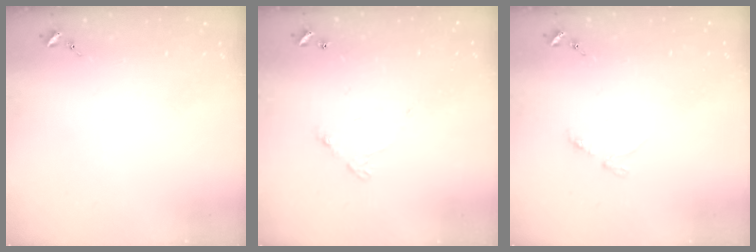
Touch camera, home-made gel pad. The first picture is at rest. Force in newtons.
{"total": 4.5, "press": 4.5, "slide": 0.3}
{"total": 2.9, "press": 2.8, "slide": 0.4}